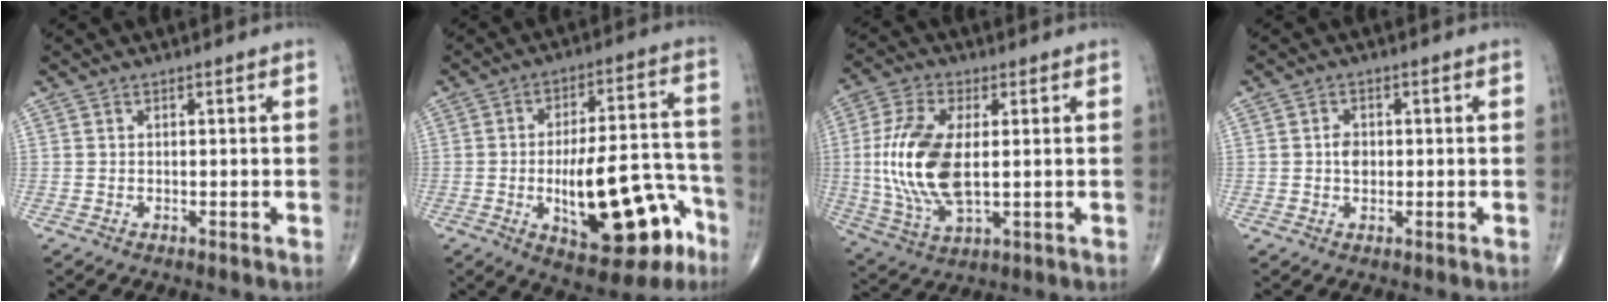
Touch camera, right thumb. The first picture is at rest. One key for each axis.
{"total": 20.5, "fx": -7.6, "fy": 8.1, "fz": 17.2, "tx": -0.221, "ty": 0.048, "tz": -0.094}
{"total": 15.5, "fx": 0.6, "fy": 7.4, "fz": 13.6, "tx": -0.297, "ty": -0.008, "tz": 0.018}
{"total": 2.6, "fx": 0.0, "fy": 1.9, "fz": 1.8, "tx": -0.023, "ty": 0.003, "tz": 0.000}